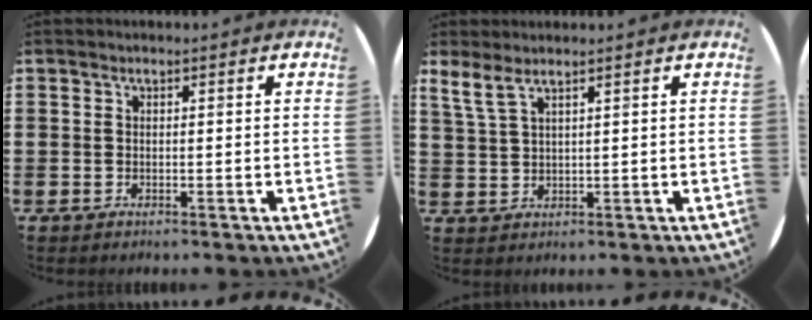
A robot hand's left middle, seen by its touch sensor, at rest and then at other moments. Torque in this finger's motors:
{"motor_torque": [0.10, -0.17, 0.21, 0.07]}